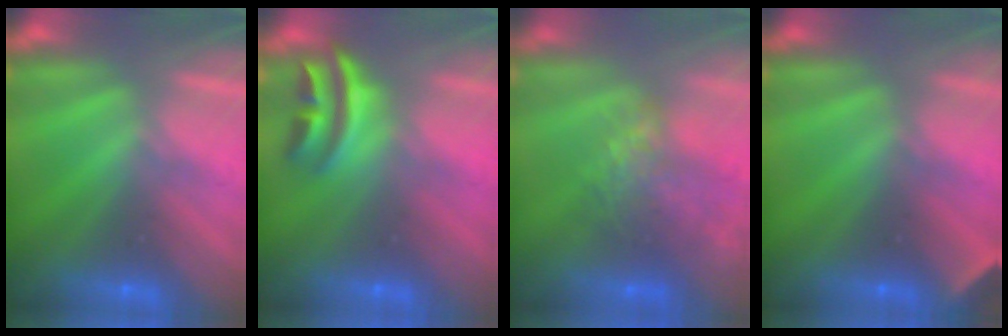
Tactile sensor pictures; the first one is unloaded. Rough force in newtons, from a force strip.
{"total": 2.9}
{"total": 7.5}
{"total": 2.0}